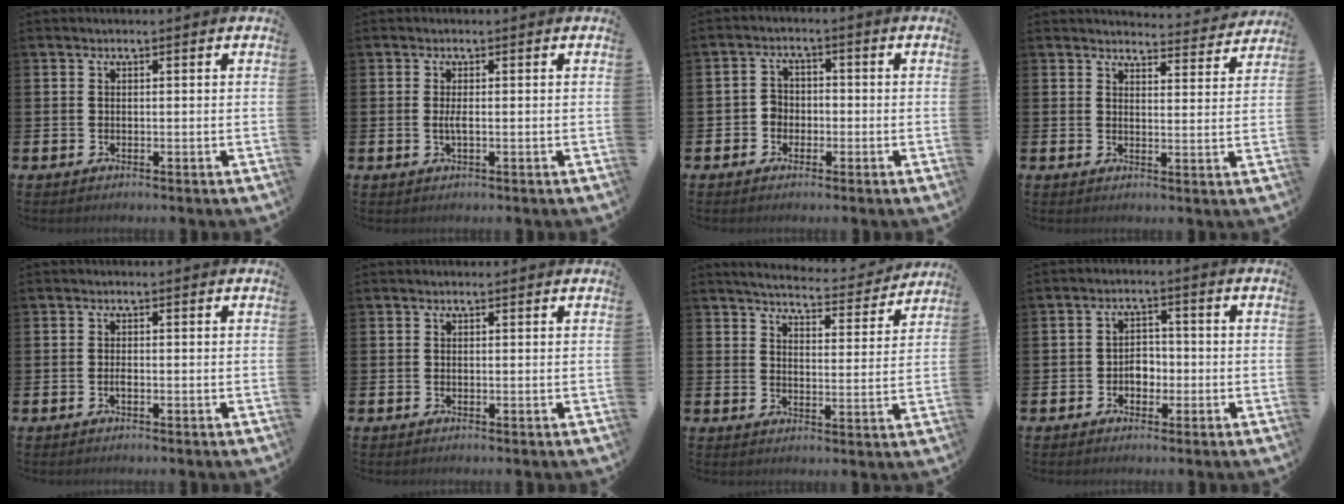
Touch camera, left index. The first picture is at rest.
{"total": 1.3, "force": [-0.1, 0.2, 1.3], "torque": [-0.029, 0.002, -0.002]}
{"total": 2.6, "force": [-1.4, 2.1, 0.5], "torque": [-0.012, 0.008, -0.033]}
{"total": 3.9, "force": [3.9, 0.3, 0.1], "torque": [-0.001, -0.033, 0.066]}
{"total": 0.7, "force": [-0.3, 0.2, 0.6], "torque": [-0.010, -0.003, -0.006]}
{"total": 0.0}
{"total": 4.6, "force": [4.5, 0.7, 0.7], "torque": [-0.029, -0.033, 0.076]}
{"total": 2.8, "force": [-1.0, 2.2, 1.4], "torque": [-0.019, 0.004, -0.026]}